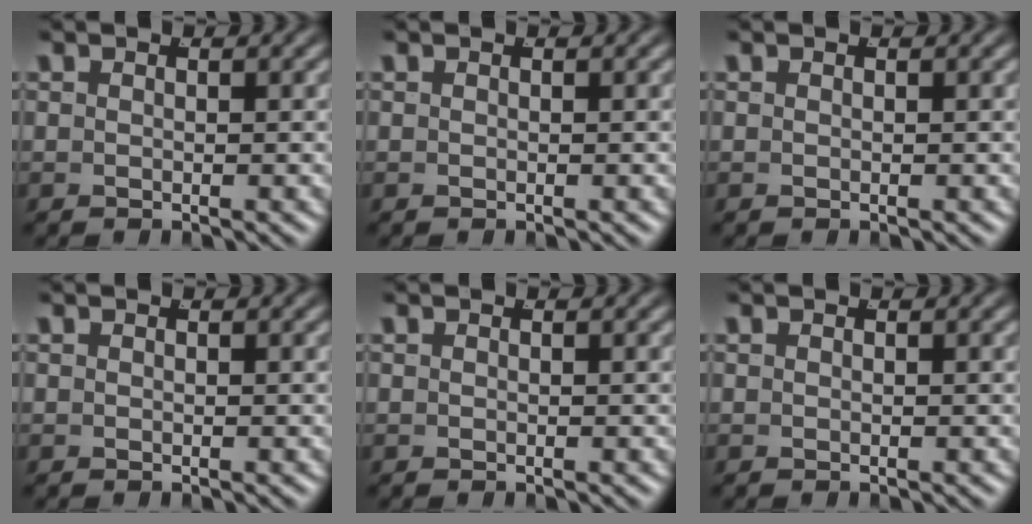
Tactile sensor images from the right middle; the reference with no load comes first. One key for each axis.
{"total": 0.0}
{"total": 0.0}
{"total": 0.0}
{"total": 0.0}
{"total": 0.0}